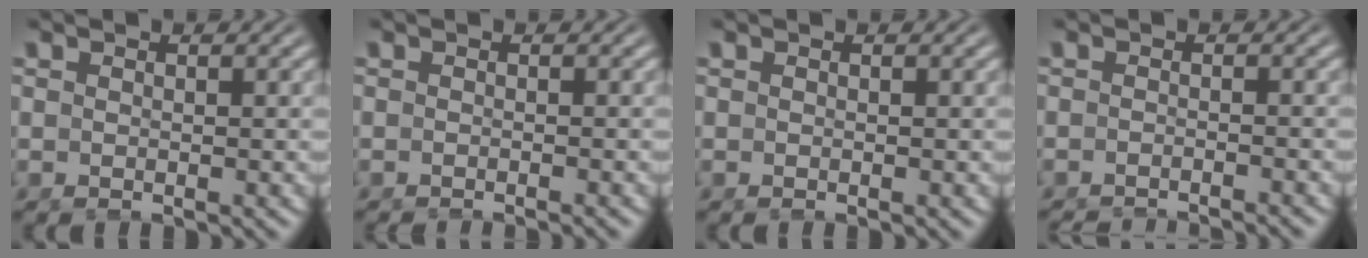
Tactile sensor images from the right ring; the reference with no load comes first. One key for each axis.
{"total": 1.3, "fx": -1.2, "fy": -0.4, "fz": 0.2, "tx": -0.002, "ty": -0.006, "tz": -0.015}
{"total": 0.0}
{"total": 3.2, "fx": -3.2, "fy": -0.2, "fz": 0.1, "tx": 0.000, "ty": -0.015, "tz": -0.045}